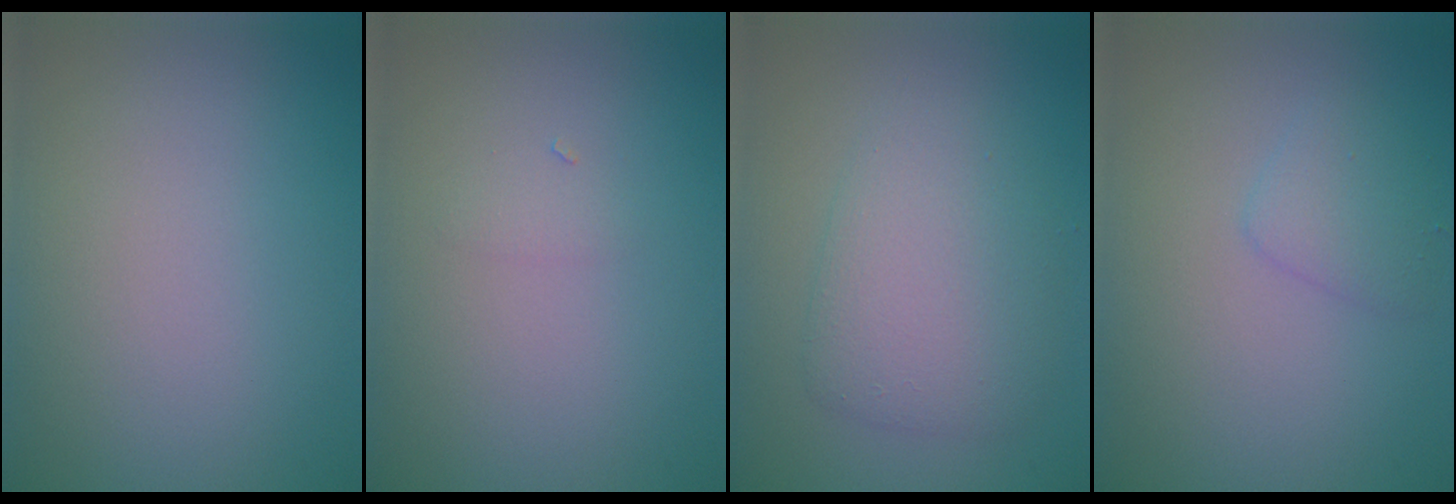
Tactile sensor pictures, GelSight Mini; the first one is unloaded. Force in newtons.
{"total": 0.6, "press": 0.6, "slide": 0.0}
{"total": 4.3, "press": 4.3, "slide": 0.1}
{"total": 1.7, "press": 1.7, "slide": 0.2}